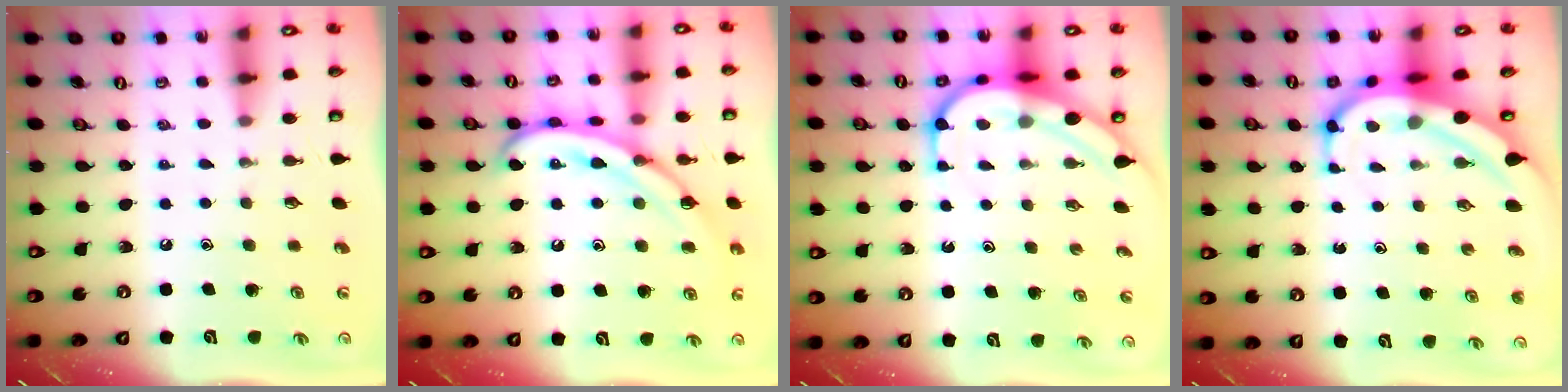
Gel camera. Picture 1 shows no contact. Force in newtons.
{"total": 15.7, "press": 15.7, "slide": 0.7}
{"total": 8.1, "press": 8.0, "slide": 0.6}
{"total": 8.4, "press": 8.3, "slide": 0.7}